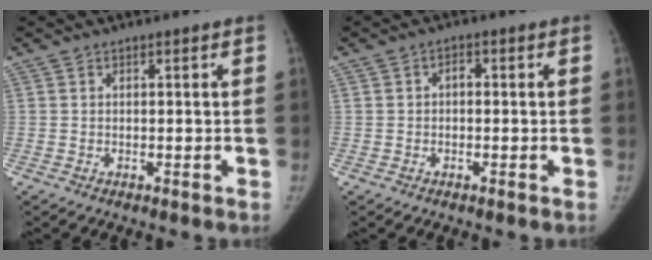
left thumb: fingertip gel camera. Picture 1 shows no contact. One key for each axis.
{"total": 1.6, "fx": -0.2, "fy": 1.2, "fz": 0.9, "tx": -0.007, "ty": 0.008, "tz": -0.008}